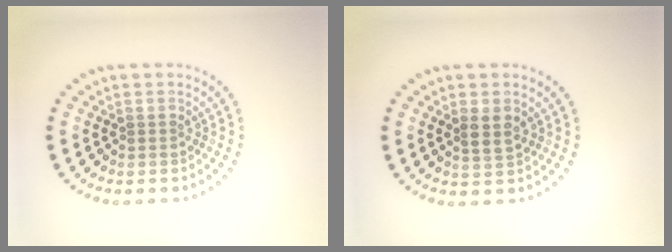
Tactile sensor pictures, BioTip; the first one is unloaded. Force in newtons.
{"total": 1.9, "press": 1.8, "slide": 0.6}